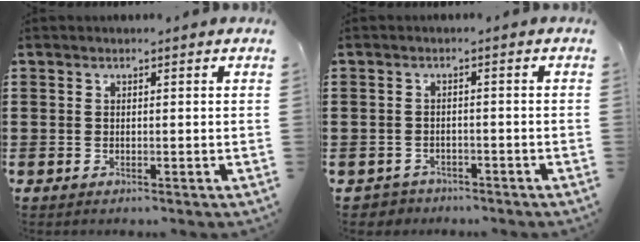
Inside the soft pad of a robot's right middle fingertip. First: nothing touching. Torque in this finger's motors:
{"motor_torque": [0.57, 0.44, 0.04, 0.00]}